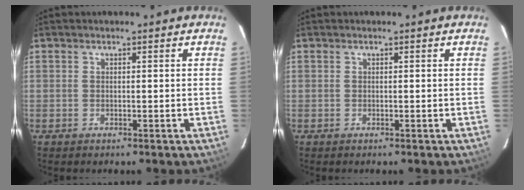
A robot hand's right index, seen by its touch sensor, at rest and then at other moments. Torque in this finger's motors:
{"motor_torque": [0.00, 0.00, 0.02, 0.01]}